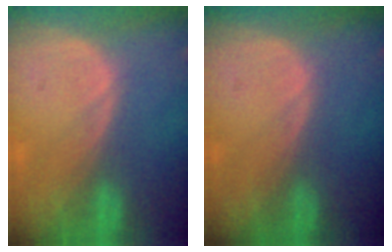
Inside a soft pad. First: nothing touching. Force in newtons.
{"total": 0.0}